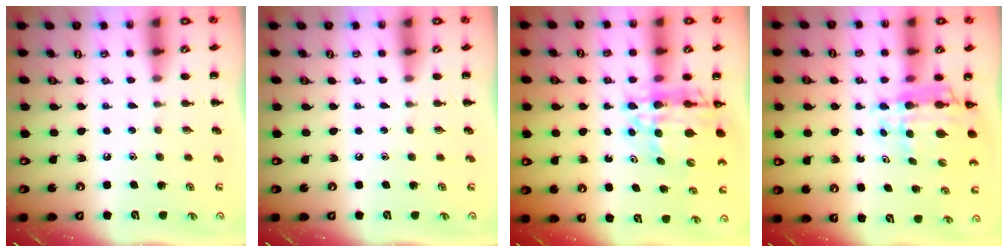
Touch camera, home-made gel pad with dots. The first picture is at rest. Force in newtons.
{"total": 0.0}
{"total": 13.8, "press": 13.2, "slide": 4.0}
{"total": 9.1, "press": 8.4, "slide": 3.5}